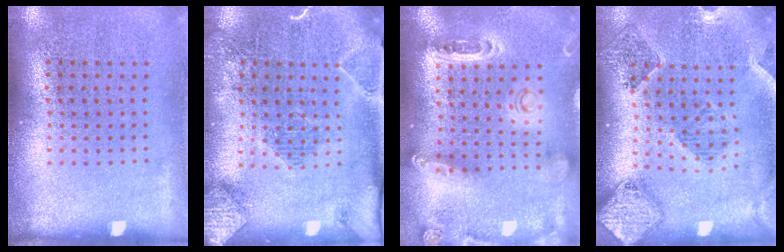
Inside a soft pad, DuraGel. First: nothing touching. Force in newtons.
{"total": 2.0, "press": 1.9, "slide": 0.3}
{"total": 1.3, "press": 1.3, "slide": 0.2}
{"total": 1.6, "press": 1.6, "slide": 0.3}